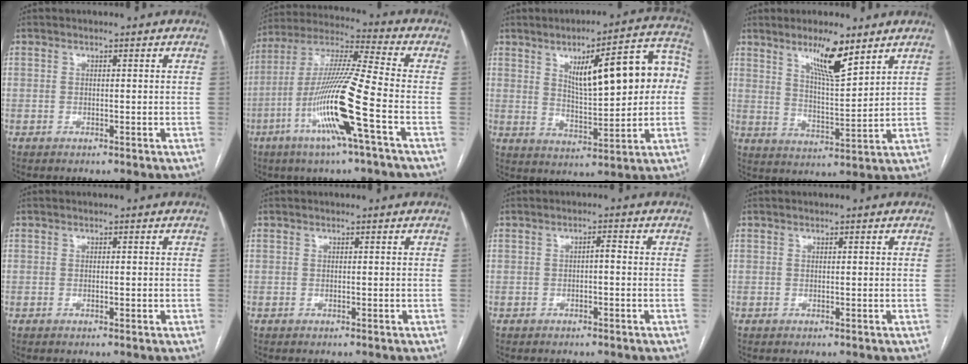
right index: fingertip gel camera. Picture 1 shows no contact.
{"total": 16.3, "force": [-5.9, -0.7, 15.1], "torque": [-0.303, -0.012, -0.118]}
{"total": 16.4, "force": [3.2, 4.3, 15.5], "torque": [-0.211, 0.034, 0.052]}
{"total": 9.0, "force": [6.1, 1.1, 6.5], "torque": [-0.116, -0.010, 0.109]}
{"total": 0.7, "force": [-0.1, 0.3, 0.6], "torque": [-0.009, -0.001, -0.001]}
{"total": 0.0}
{"total": 1.3, "force": [-0.2, 0.4, 1.2], "torque": [-0.020, 0.006, -0.003]}
{"total": 0.0}